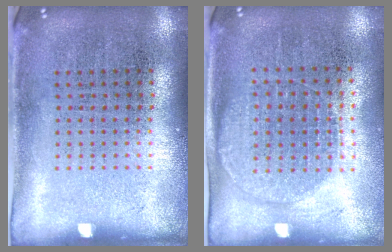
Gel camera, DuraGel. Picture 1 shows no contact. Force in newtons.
{"total": 1.3, "press": 1.2, "slide": 0.5}